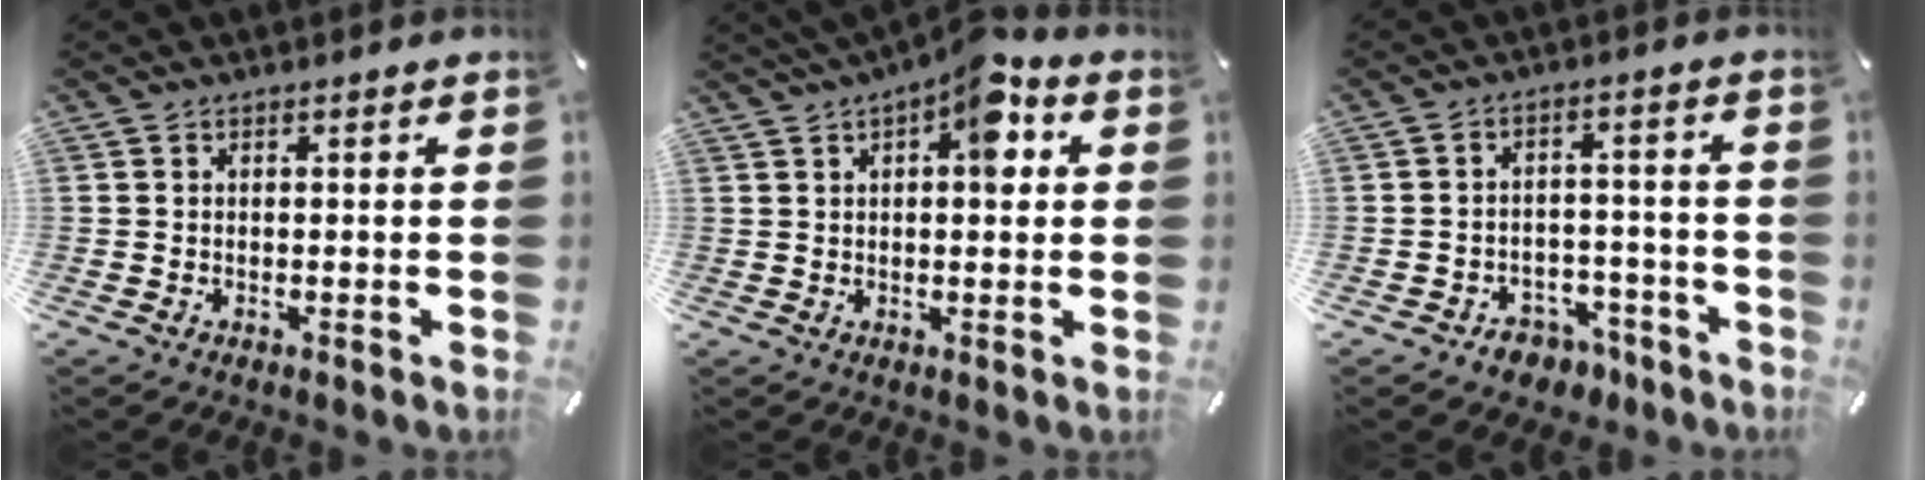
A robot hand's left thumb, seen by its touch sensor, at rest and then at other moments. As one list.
[{"total": 9.7, "force": [4.0, 4.3, 7.8], "torque": [-0.096, -0.015, 0.061]}, {"total": 5.7, "force": [-3.4, 4.3, 1.5], "torque": [-0.020, 0.029, -0.057]}]